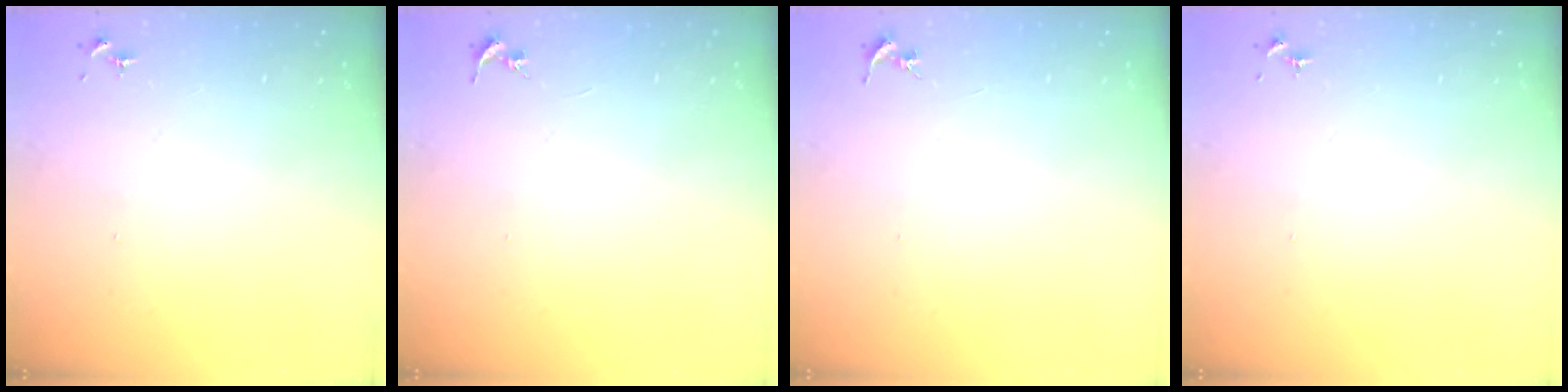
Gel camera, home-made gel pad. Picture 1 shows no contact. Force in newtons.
{"total": 0.0}
{"total": 0.0}
{"total": 0.0}